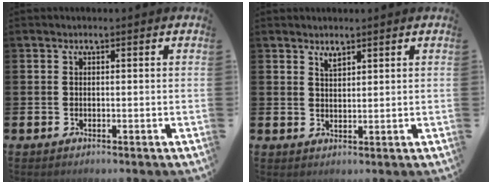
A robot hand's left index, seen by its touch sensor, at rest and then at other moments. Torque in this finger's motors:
{"motor_torque": [0.20, 0.11, -0.01, -0.01]}